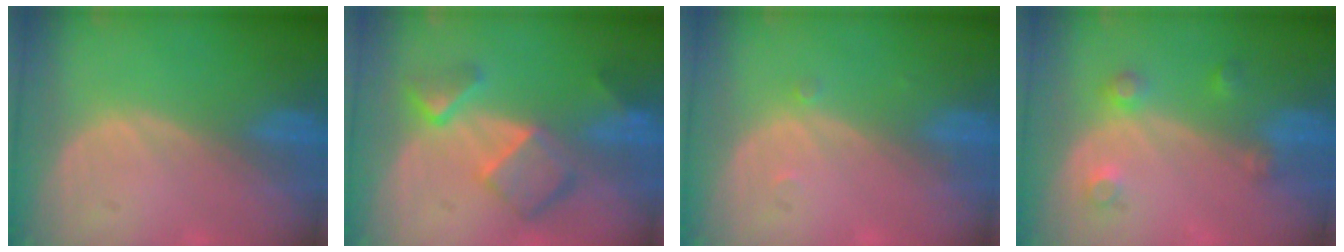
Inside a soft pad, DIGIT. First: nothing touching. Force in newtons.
{"total": 7.8, "press": 6.7, "slide": 3.9}
{"total": 0.7, "press": 0.7, "slide": 0.1}
{"total": 3.5, "press": 3.1, "slide": 1.6}